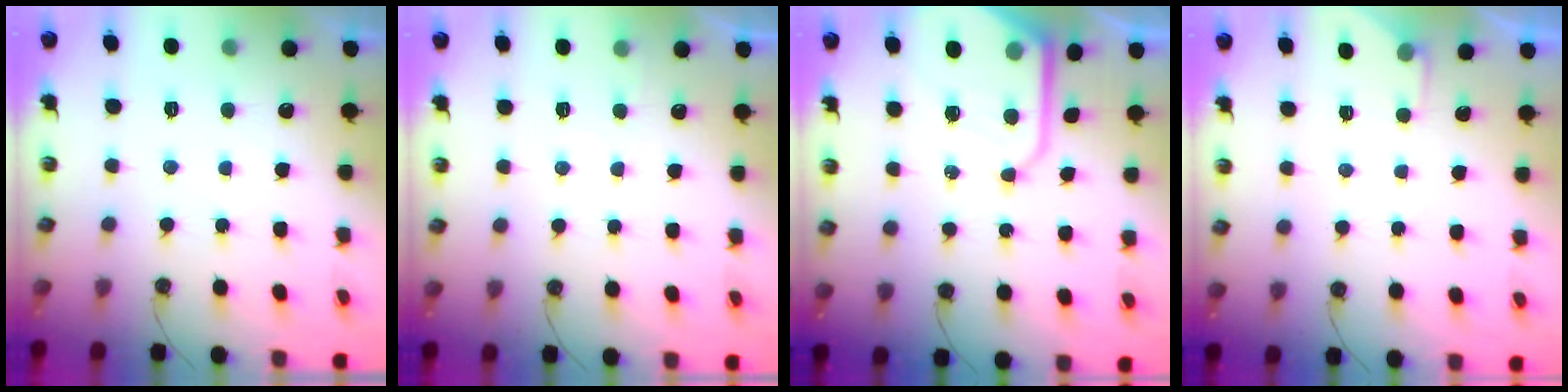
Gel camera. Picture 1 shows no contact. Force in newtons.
{"total": 2.0, "press": 2.0, "slide": 0.3}
{"total": 11.3, "press": 11.2, "slide": 0.9}
{"total": 1.9, "press": 1.9, "slide": 0.3}